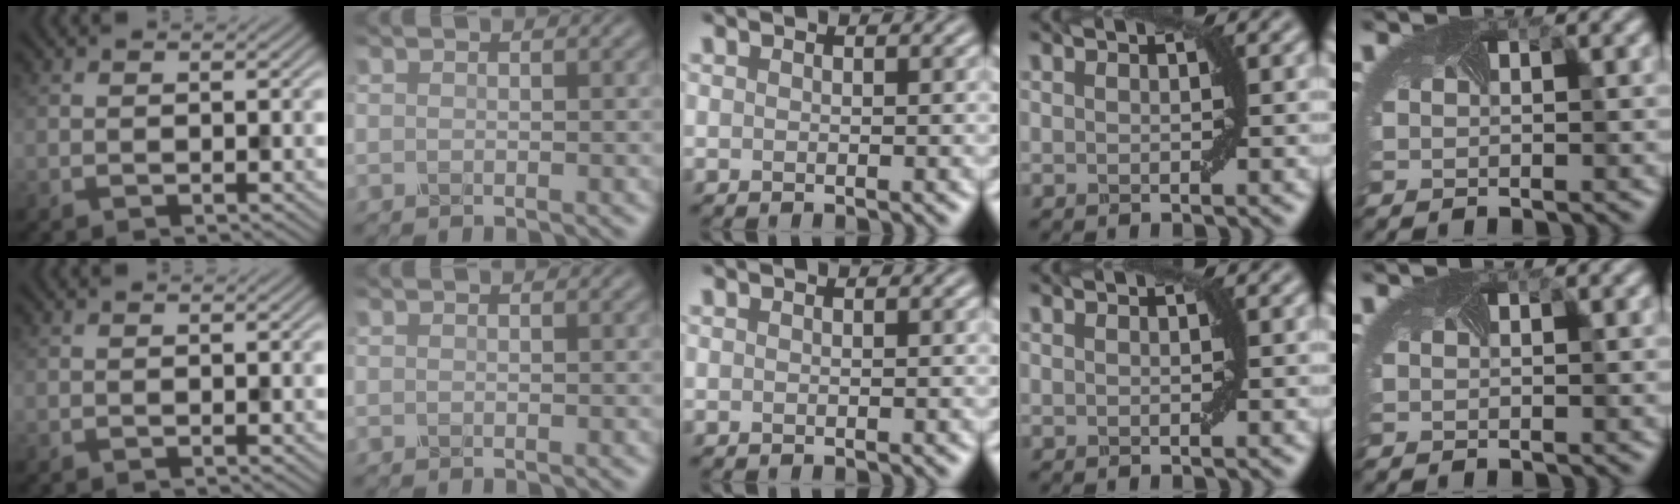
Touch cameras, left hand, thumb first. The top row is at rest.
{}